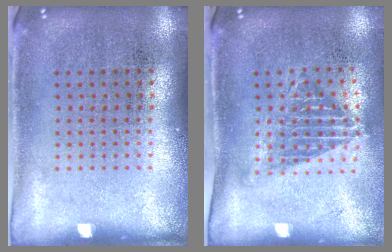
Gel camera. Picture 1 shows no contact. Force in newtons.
{"total": 1.3, "press": 1.0, "slide": 0.9}